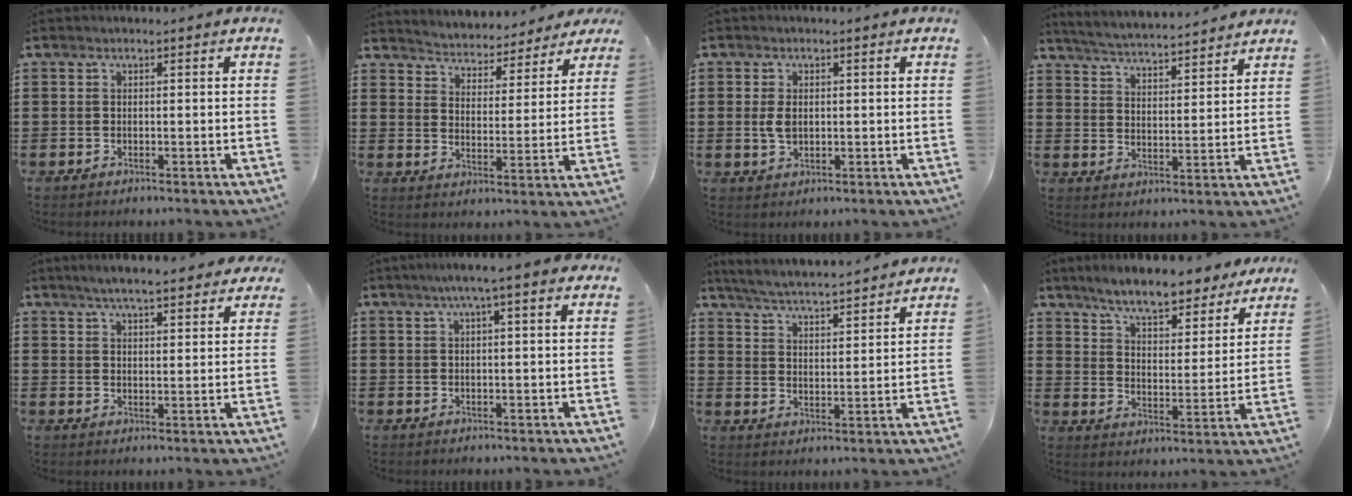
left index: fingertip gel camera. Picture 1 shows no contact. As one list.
[{"total": 3.9, "force": [3.9, -0.1, -0.4], "torque": [-0.019, -0.036, 0.062]}, {"total": 3.0, "force": [0.1, 1.7, 2.4], "torque": [-0.065, -0.001, -0.003]}, {"total": 3.9, "force": [3.8, -0.6, 0.4], "torque": [-0.028, -0.032, 0.061]}, {"total": 4.6, "force": [4.1, 0.6, 1.9], "torque": [-0.049, -0.006, 0.074]}, {"total": 3.6, "force": [1.9, -0.2, 3.0], "torque": [-0.062, 0.004, 0.032]}, {"total": 4.4, "force": [4.3, -0.6, 1.0], "torque": [-0.042, -0.034, 0.069]}, {"total": 7.5, "force": [6.8, 0.8, 3.2], "torque": [-0.088, -0.031, 0.119]}]